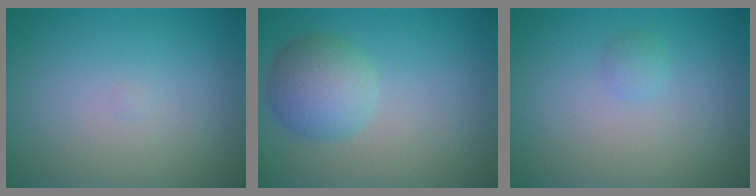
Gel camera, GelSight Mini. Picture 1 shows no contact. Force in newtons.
{"total": 4.1, "press": 4.1, "slide": 0.2}
{"total": 0.8, "press": 0.8, "slide": 0.1}